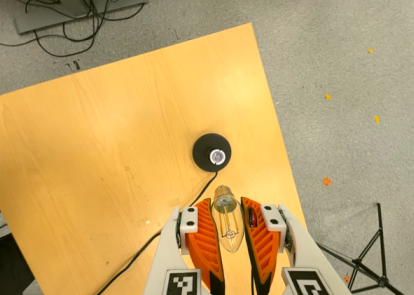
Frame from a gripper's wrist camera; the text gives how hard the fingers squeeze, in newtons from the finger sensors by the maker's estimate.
{"total": 19.4, "left": 21.9, "right": 16.8}